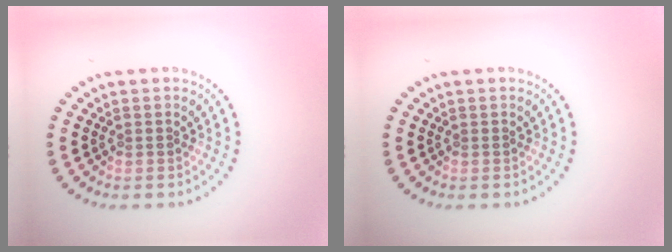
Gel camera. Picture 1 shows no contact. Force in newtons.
{"total": 0.0}